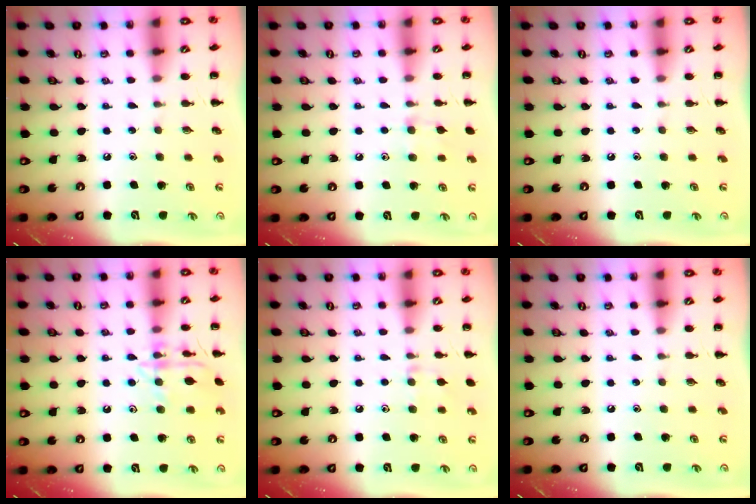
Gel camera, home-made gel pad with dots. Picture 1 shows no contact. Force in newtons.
{"total": 7.3, "press": 7.0, "slide": 2.3}
{"total": 0.0}
{"total": 12.9, "press": 12.9, "slide": 0.5}
{"total": 6.9, "press": 6.5, "slide": 2.3}
{"total": 0.0}